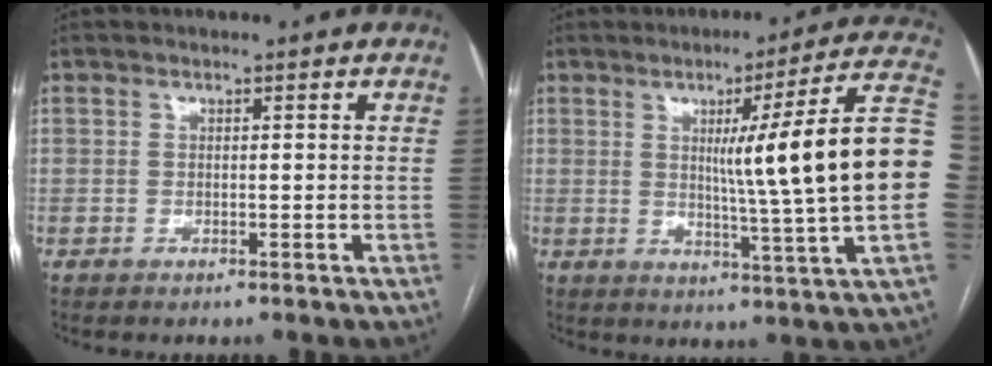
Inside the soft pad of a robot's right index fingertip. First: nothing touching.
{"total": 19.9, "force": [1.2, -2.1, 19.7], "torque": [-0.232, 0.007, 0.005]}